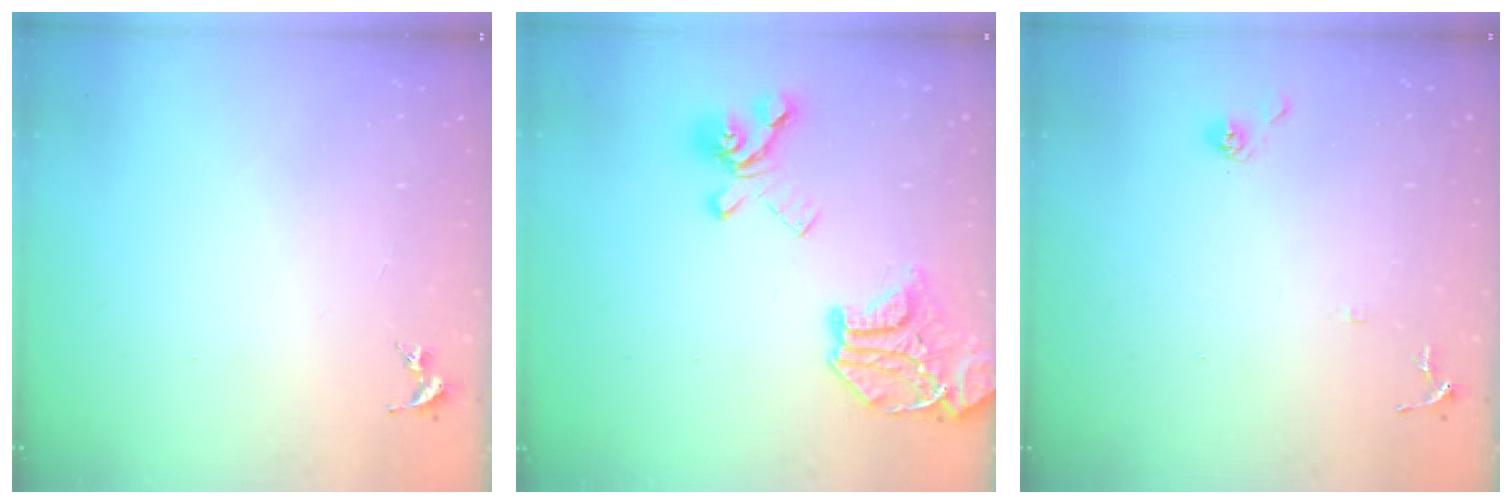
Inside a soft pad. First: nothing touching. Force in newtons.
{"total": 21.1, "press": 21.0, "slide": 2.3}
{"total": 6.4, "press": 6.4, "slide": 0.4}